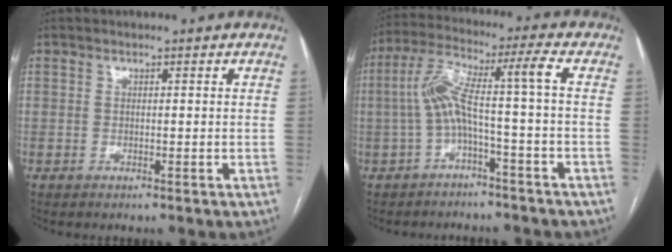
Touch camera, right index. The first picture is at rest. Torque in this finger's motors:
{"motor_torque": [1.26, -0.17, 0.59, 0.16]}